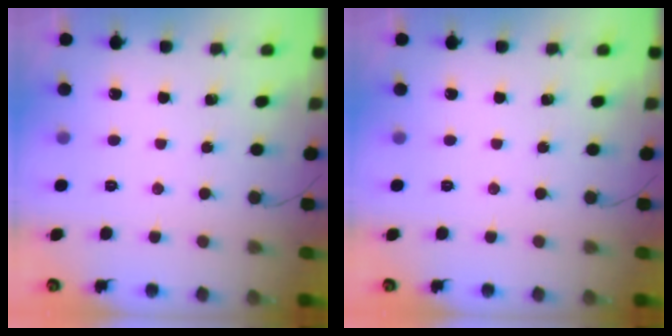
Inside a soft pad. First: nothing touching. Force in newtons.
{"total": 0.0}